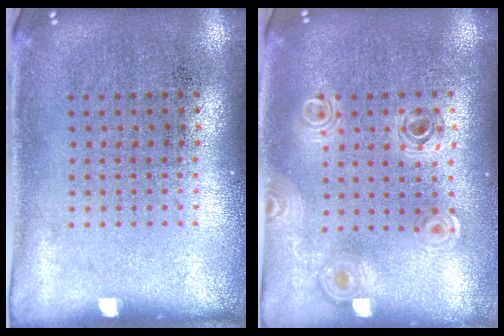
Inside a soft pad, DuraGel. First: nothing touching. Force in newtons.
{"total": 0.8, "press": 0.8, "slide": 0.2}